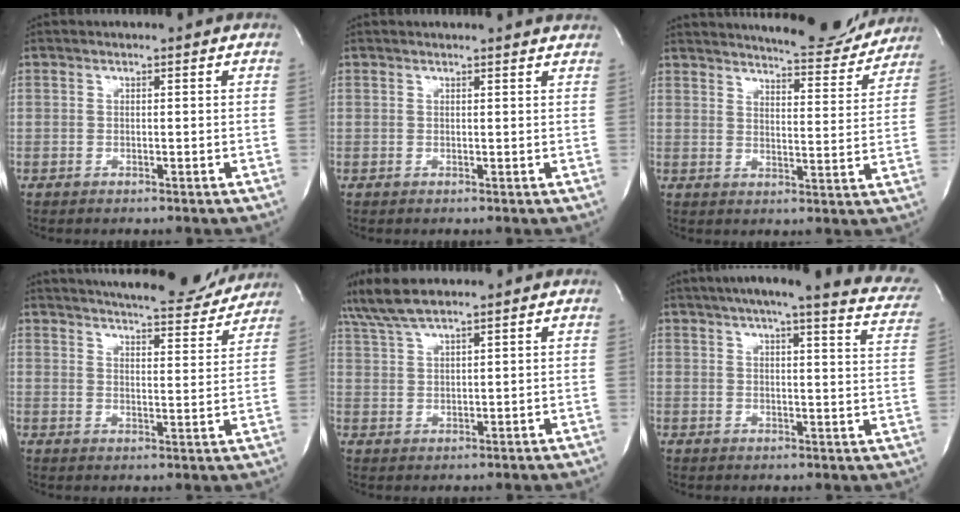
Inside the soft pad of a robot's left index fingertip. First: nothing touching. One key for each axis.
{"total": 5.8, "fx": 5.6, "fy": 0.2, "fz": 1.2, "tx": -0.013, "ty": 0.003, "tz": 0.044}
{"total": 14.0, "fx": 13.4, "fy": 1.9, "fz": 3.6, "tx": -0.045, "ty": -0.033, "tz": 0.163}
{"total": 18.1, "fx": 17.0, "fy": 3.0, "fz": 5.7, "tx": -0.084, "ty": -0.024, "tz": 0.214}
{"total": 6.0, "fx": 5.2, "fy": 0.1, "fz": 3.0, "tx": -0.072, "ty": 0.022, "tz": 0.106}
{"total": 21.2, "fx": 17.8, "fy": 2.2, "fz": 11.3, "tx": -0.151, "ty": -0.026, "tz": 0.196}